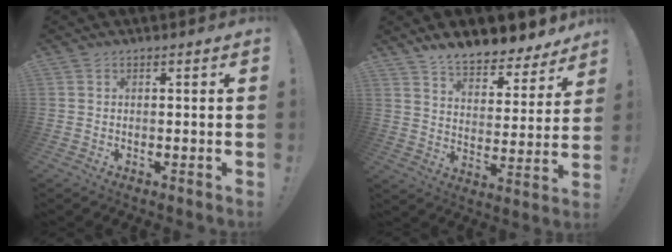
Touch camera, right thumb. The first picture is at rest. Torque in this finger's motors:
{"motor_torque": [0.09, 0.19, 0.09, 0.18, 0.00]}